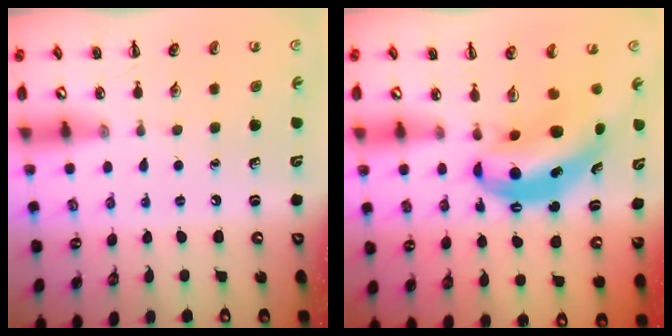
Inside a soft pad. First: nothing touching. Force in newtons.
{"total": 8.3, "press": 8.0, "slide": 2.1}